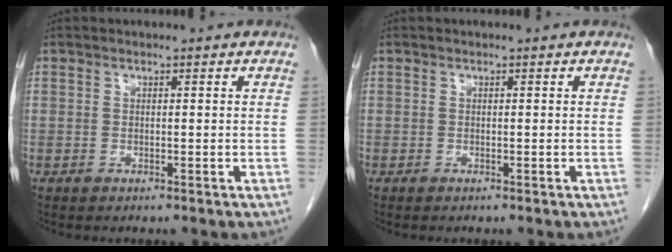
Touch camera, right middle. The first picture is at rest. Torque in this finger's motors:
{"motor_torque": [0.25, -0.71, 0.06, 0.00]}